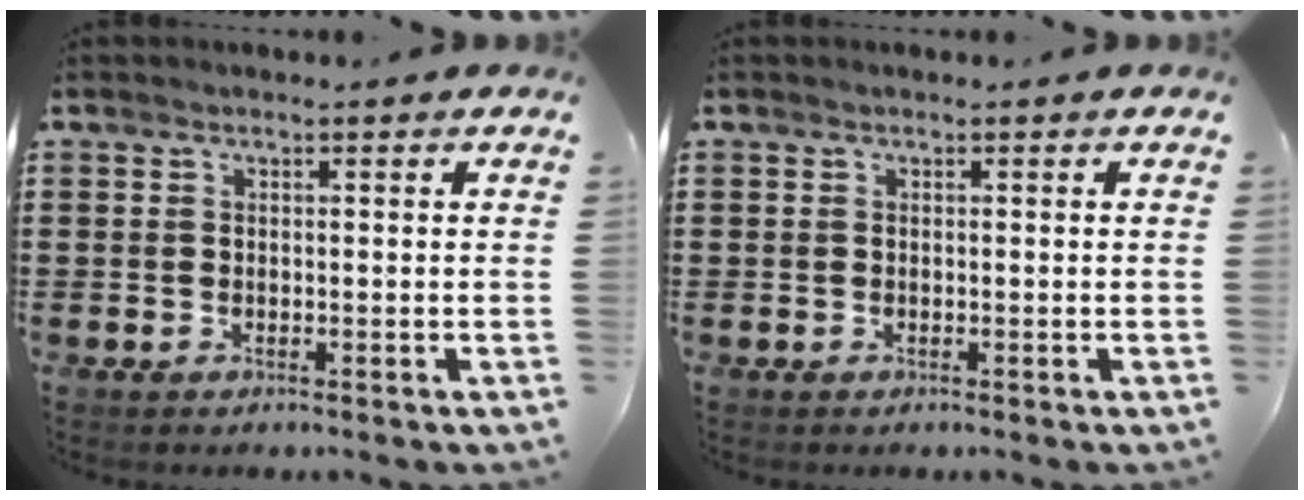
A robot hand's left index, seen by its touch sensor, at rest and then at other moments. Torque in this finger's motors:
{"motor_torque": [0.00, 0.00, -0.01, 0.01]}